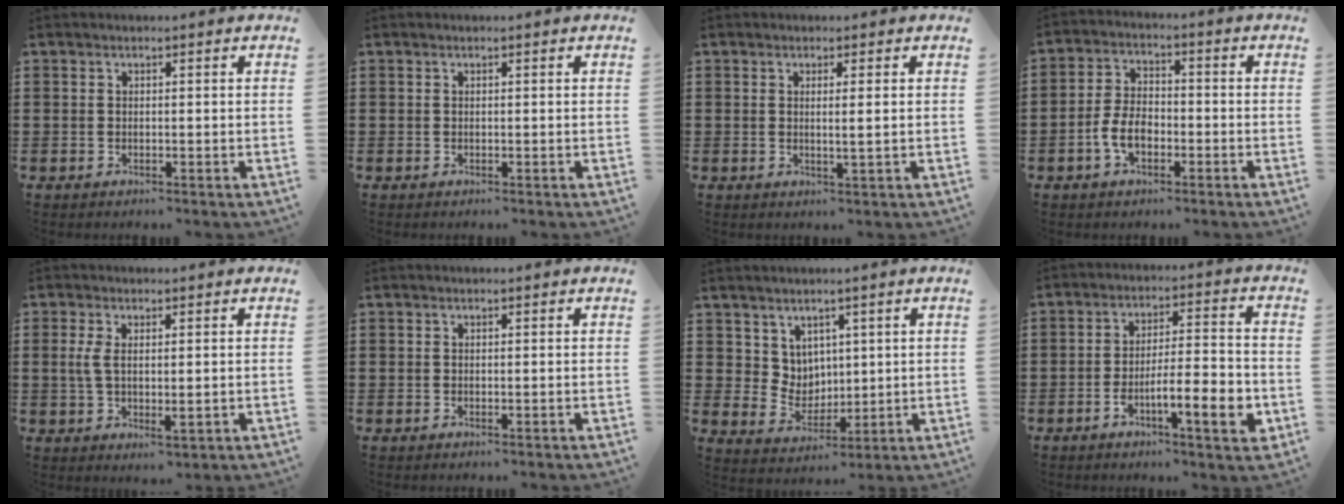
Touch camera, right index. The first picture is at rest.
{"total": 0.0}
{"total": 1.5, "force": [0.2, -0.5, 1.4], "torque": [-0.026, -0.007, 0.002]}
{"total": 5.7, "force": [-2.2, 3.1, 4.2], "torque": [-0.108, -0.003, -0.049]}
{"total": 4.2, "force": [0.3, 1.8, 3.7], "torque": [-0.080, 0.003, 0.002]}
{"total": 0.0}
{"total": 5.0, "force": [3.1, 3.9, 0.6], "torque": [-0.035, -0.003, 0.059]}
{"total": 8.9, "force": [-3.9, 1.9, 7.7], "torque": [-0.116, 0.002, -0.068]}